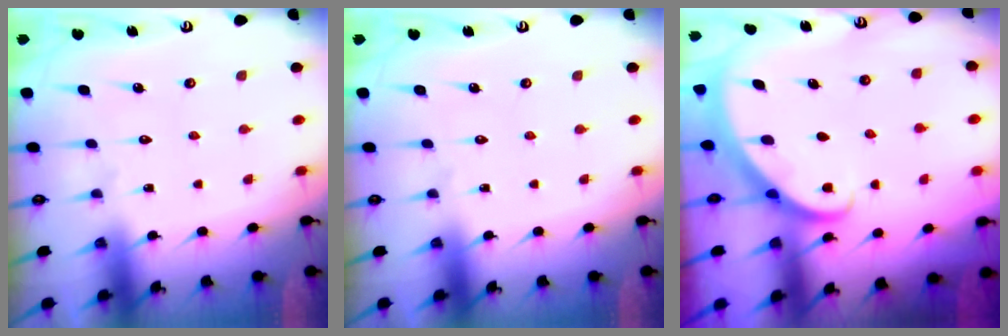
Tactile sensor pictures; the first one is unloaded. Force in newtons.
{"total": 0.0}
{"total": 2.7, "press": 2.7, "slide": 0.2}